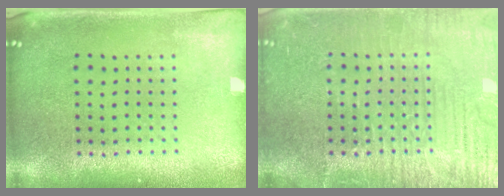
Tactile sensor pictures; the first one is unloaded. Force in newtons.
{"total": 6.0, "press": 6.0, "slide": 0.7}